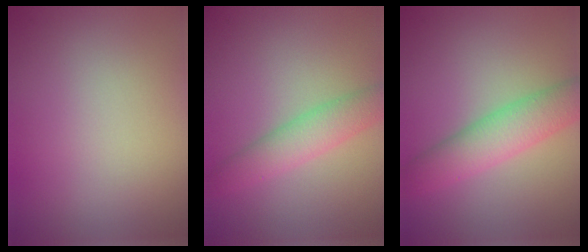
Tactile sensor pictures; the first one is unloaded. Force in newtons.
{"total": 3.7, "press": 3.7, "slide": 0.1}
{"total": 5.1, "press": 5.1, "slide": 0.1}